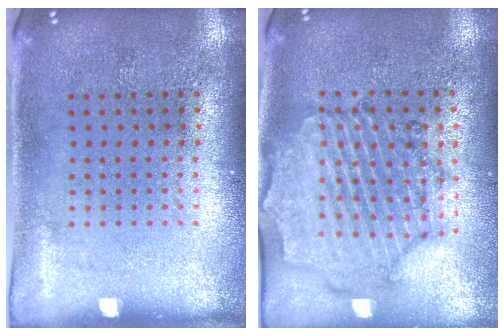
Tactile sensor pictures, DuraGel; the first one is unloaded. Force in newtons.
{"total": 1.7, "press": 1.6, "slide": 0.3}